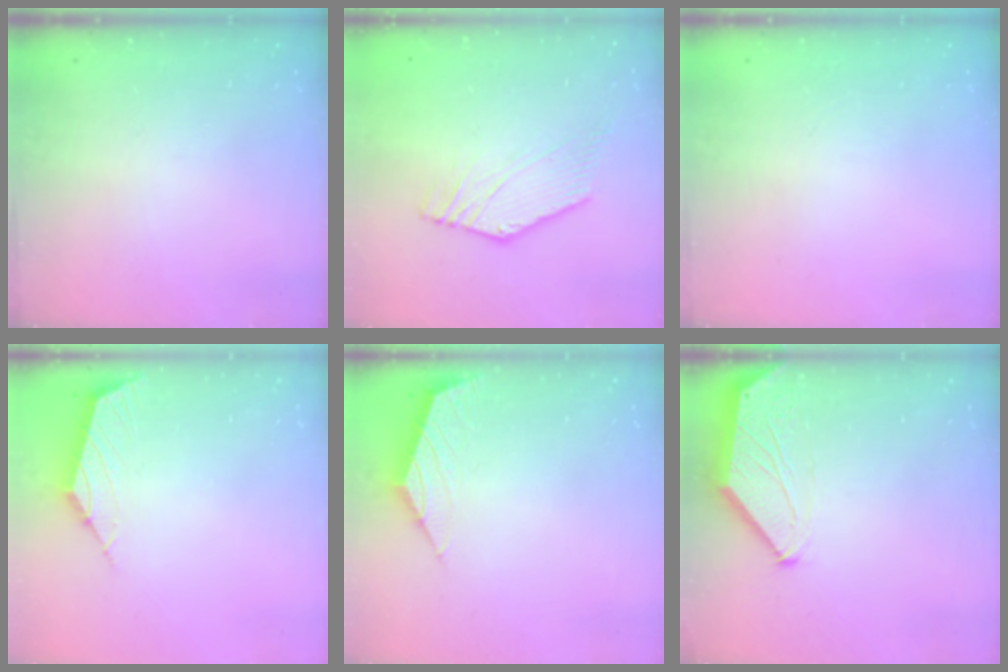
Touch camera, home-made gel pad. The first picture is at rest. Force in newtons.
{"total": 1.7, "press": 1.3, "slide": 1.1}
{"total": 0.0}
{"total": 2.7, "press": 2.6, "slide": 0.7}
{"total": 2.1, "press": 2.0, "slide": 0.6}
{"total": 0.0}